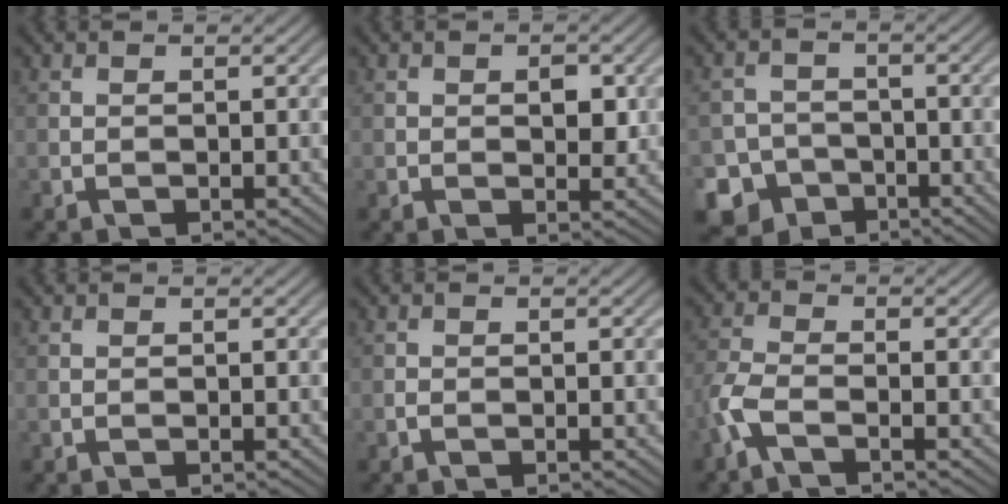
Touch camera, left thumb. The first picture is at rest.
{"total": 2.6, "force": [0.5, 1.6, 2.0], "torque": [-0.027, -0.006, 0.008]}
{"total": 7.5, "force": [-4.5, 5.9, 1.2], "torque": [-0.019, -0.021, -0.096]}
{"total": 0.0}
{"total": 0.5, "force": [-0.4, 0.3, 0.3], "torque": [-0.007, 0.000, -0.007]}
{"total": 4.0, "force": [-2.3, 1.2, 3.1], "torque": [-0.080, -0.004, -0.064]}